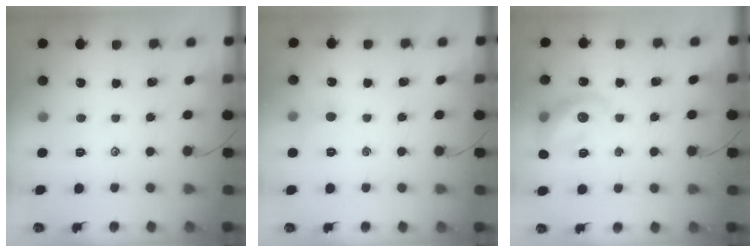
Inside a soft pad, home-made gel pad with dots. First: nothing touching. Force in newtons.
{"total": 4.8, "press": 4.5, "slide": 1.5}
{"total": 13.1, "press": 13.0, "slide": 1.8}